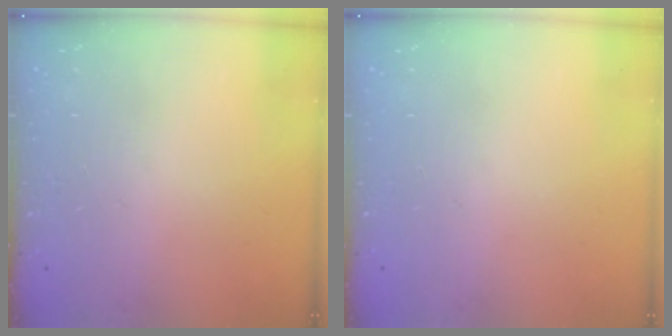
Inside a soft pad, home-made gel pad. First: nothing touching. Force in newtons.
{"total": 0.0}